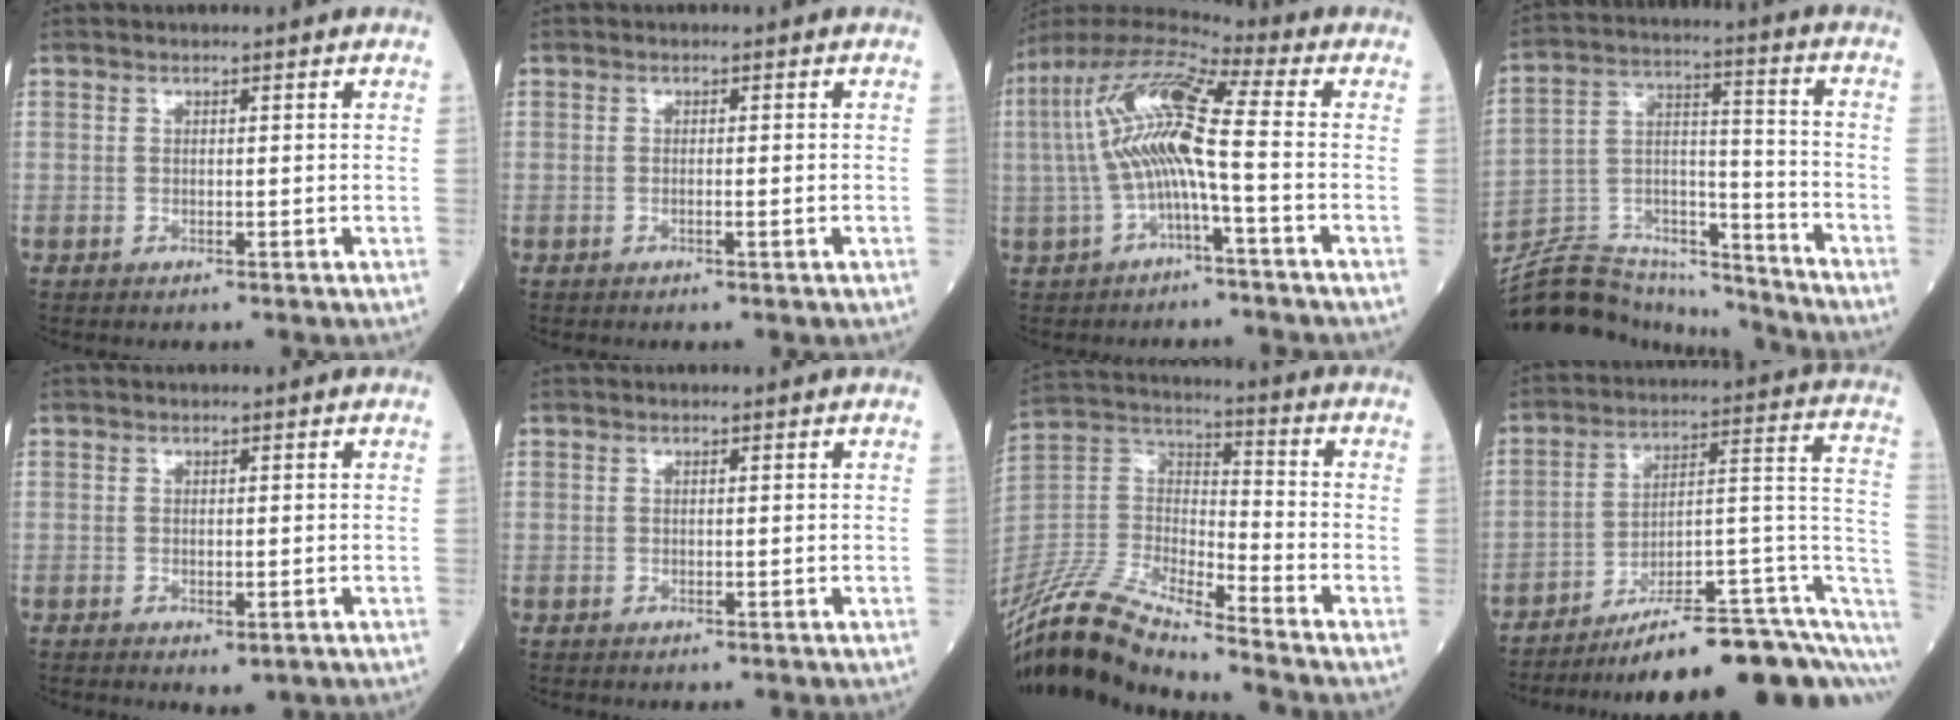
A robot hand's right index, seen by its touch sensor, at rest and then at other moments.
{"total": 0.6, "force": [-0.3, -0.1, 0.6], "torque": [-0.017, -0.002, -0.002]}
{"total": 12.5, "force": [-0.8, 1.1, 12.4], "torque": [-0.250, 0.034, -0.023]}
{"total": 19.6, "force": [-18.8, 4.2, 3.8], "torque": [-0.089, 0.042, -0.308]}
{"total": 2.3, "force": [-1.0, 1.1, 1.8], "torque": [-0.031, -0.006, -0.005]}
{"total": 0.0}
{"total": 16.2, "force": [-14.6, 1.2, 6.9], "torque": [-0.149, 0.017, -0.282]}
{"total": 21.3, "force": [-13.7, 3.3, 16.0], "torque": [-0.156, 0.045, -0.203]}